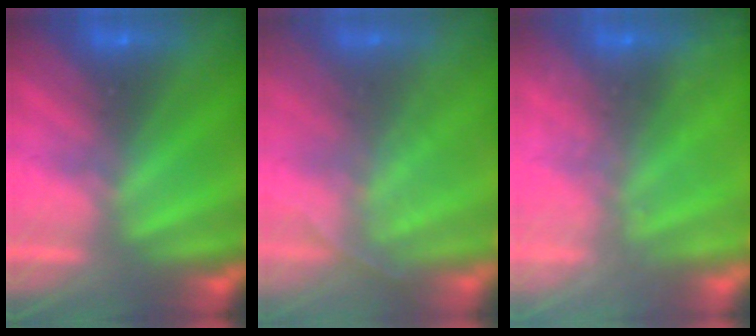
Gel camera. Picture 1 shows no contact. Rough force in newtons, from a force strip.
{"total": 1.7}
{"total": 2.3}